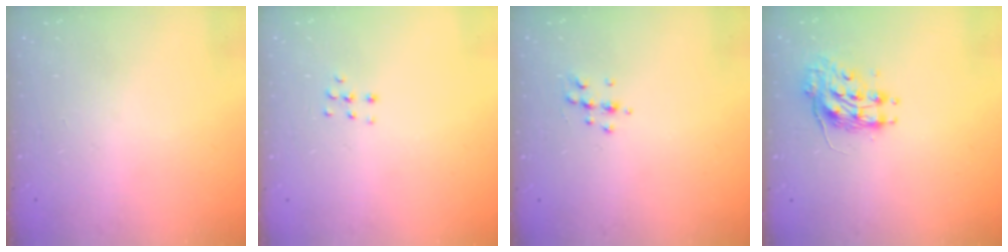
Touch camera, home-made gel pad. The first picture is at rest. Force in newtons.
{"total": 4.1, "press": 4.1, "slide": 0.5}
{"total": 6.3, "press": 6.2, "slide": 1.0}
{"total": 8.8, "press": 8.8, "slide": 0.0}